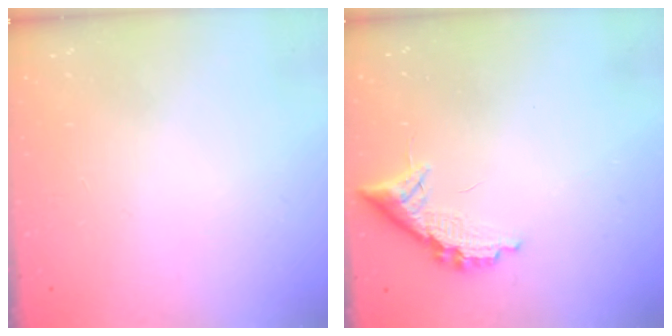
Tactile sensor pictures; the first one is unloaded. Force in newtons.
{"total": 11.1, "press": 11.1, "slide": 0.3}